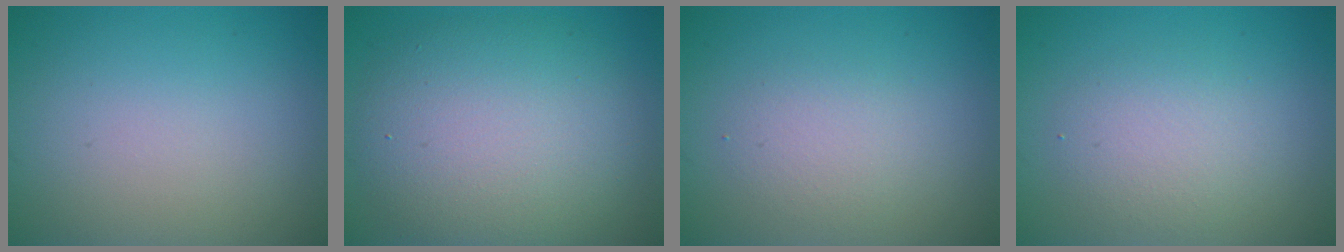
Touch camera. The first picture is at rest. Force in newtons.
{"total": 8.9, "press": 8.9, "slide": 0.3}
{"total": 2.2, "press": 2.2, "slide": 0.1}
{"total": 2.8, "press": 2.8, "slide": 0.1}